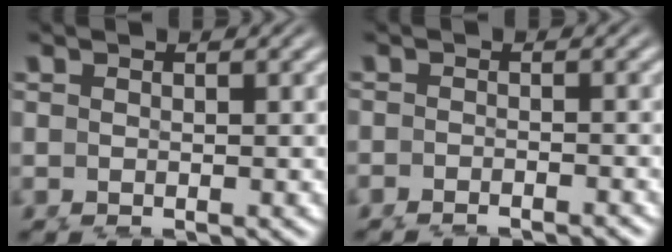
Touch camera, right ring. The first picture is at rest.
{"total": 2.2, "force": [-2.2, -0.2, -0.2], "torque": [0.006, -0.007, -0.033]}